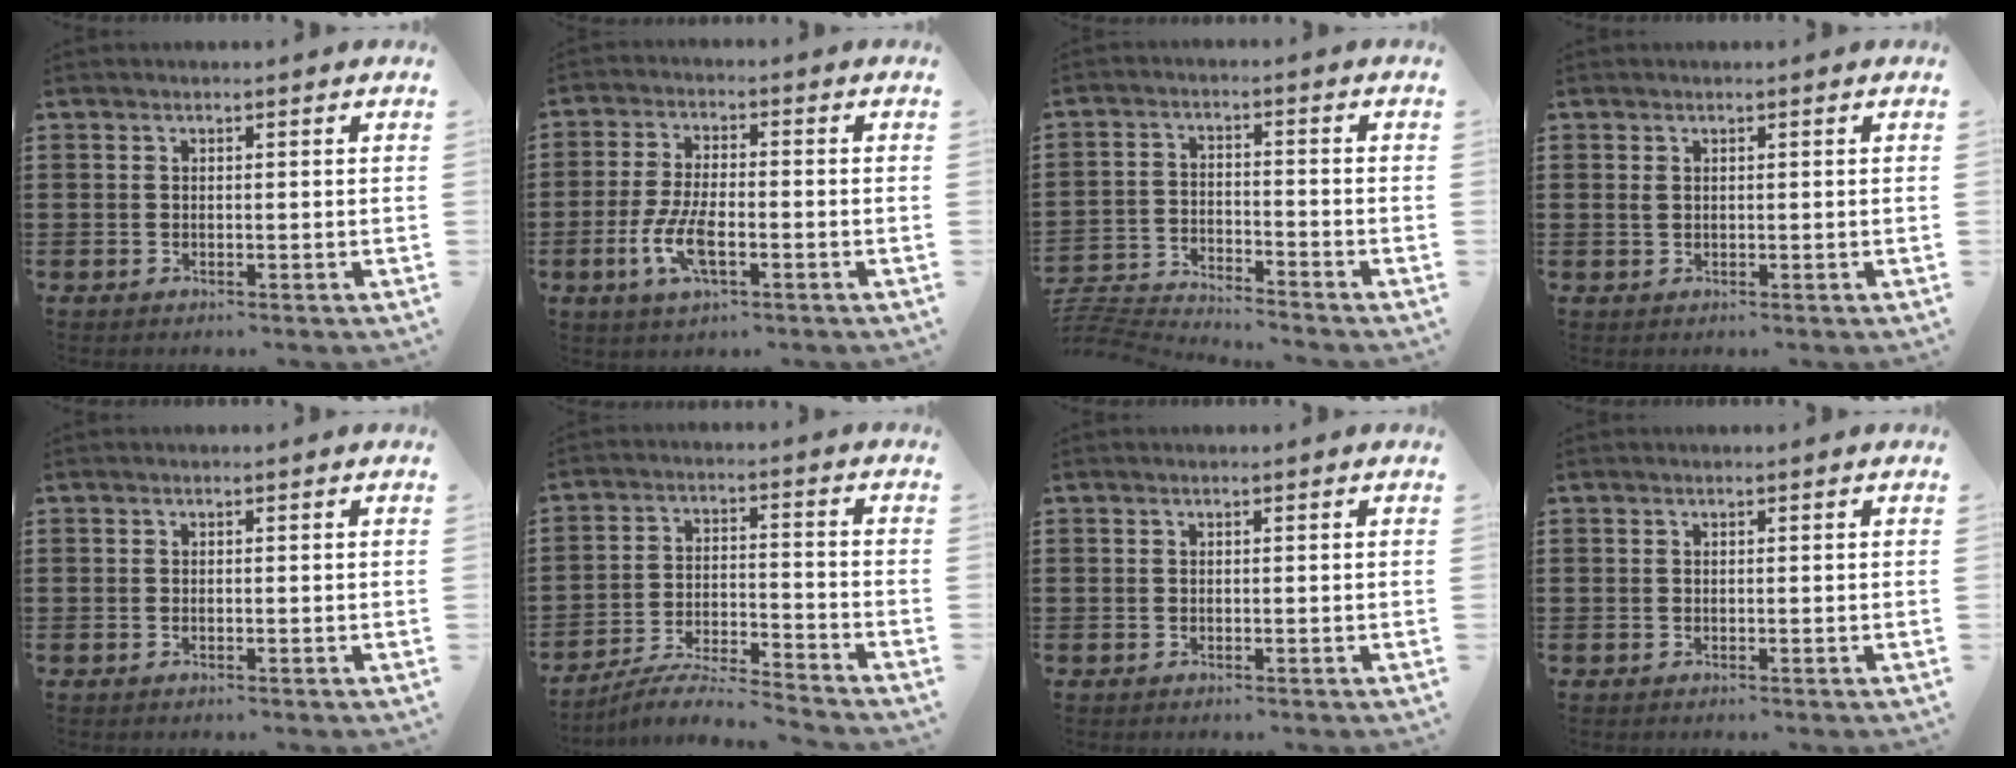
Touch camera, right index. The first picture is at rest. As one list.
[{"total": 7.0, "force": [-2.3, 2.6, 6.1], "torque": [-0.141, -0.010, -0.048]}, {"total": 4.5, "force": [-4.5, -0.1, 0.2], "torque": [-0.022, -0.006, -0.099]}, {"total": 0.7, "force": [0.3, 0.4, 0.5], "torque": [-0.012, 0.002, 0.005]}, {"total": 0.0}, {"total": 6.5, "force": [-6.2, 0.0, 1.8], "torque": [-0.039, -0.003, -0.123]}, {"total": 0.0}, {"total": 0.0}]